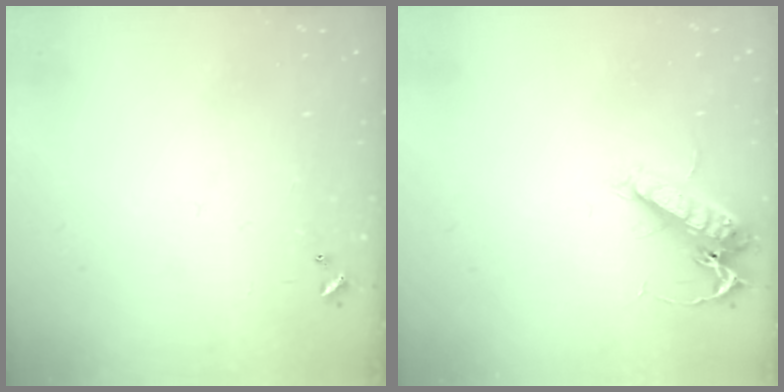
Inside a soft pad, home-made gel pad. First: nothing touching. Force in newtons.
{"total": 13.8, "press": 13.7, "slide": 1.5}